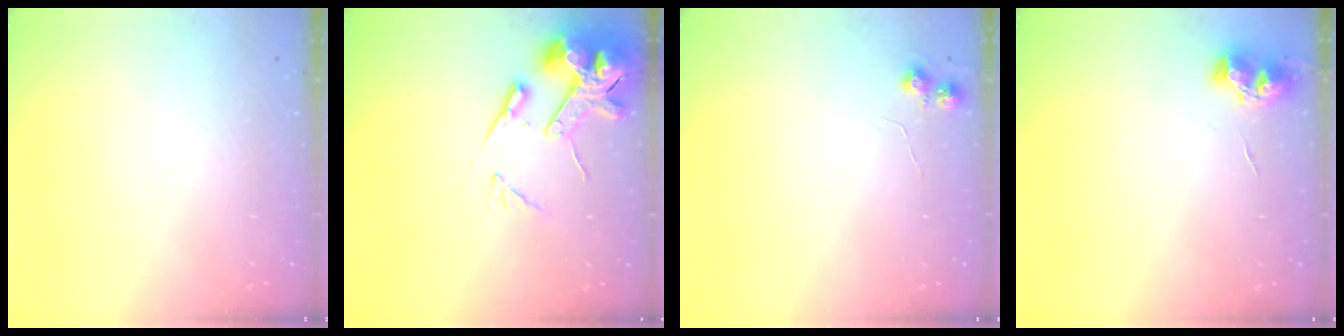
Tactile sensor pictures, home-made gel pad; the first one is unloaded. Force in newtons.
{"total": 15.5, "press": 15.3, "slide": 2.1}
{"total": 5.1, "press": 5.0, "slide": 0.9}
{"total": 8.0, "press": 7.9, "slide": 0.7}